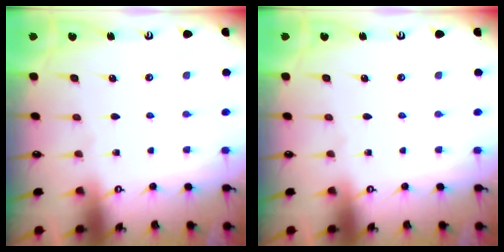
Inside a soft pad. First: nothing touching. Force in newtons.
{"total": 0.0}